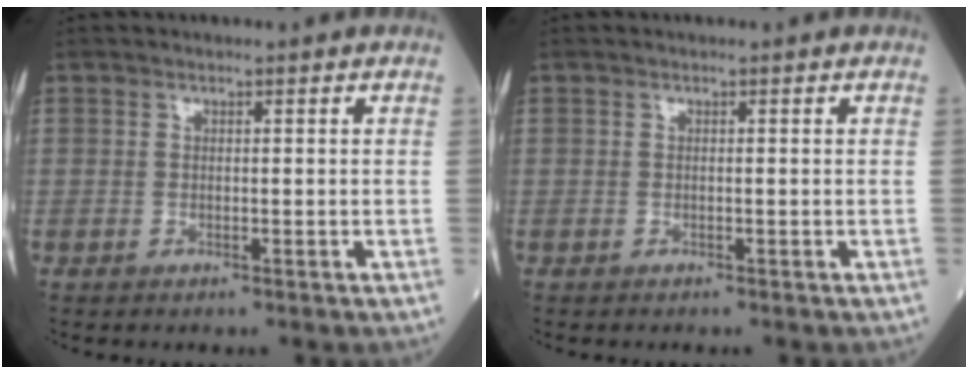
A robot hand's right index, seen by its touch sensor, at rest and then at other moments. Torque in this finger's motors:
{"motor_torque": [0.03, -0.05, 0.03, 0.01]}